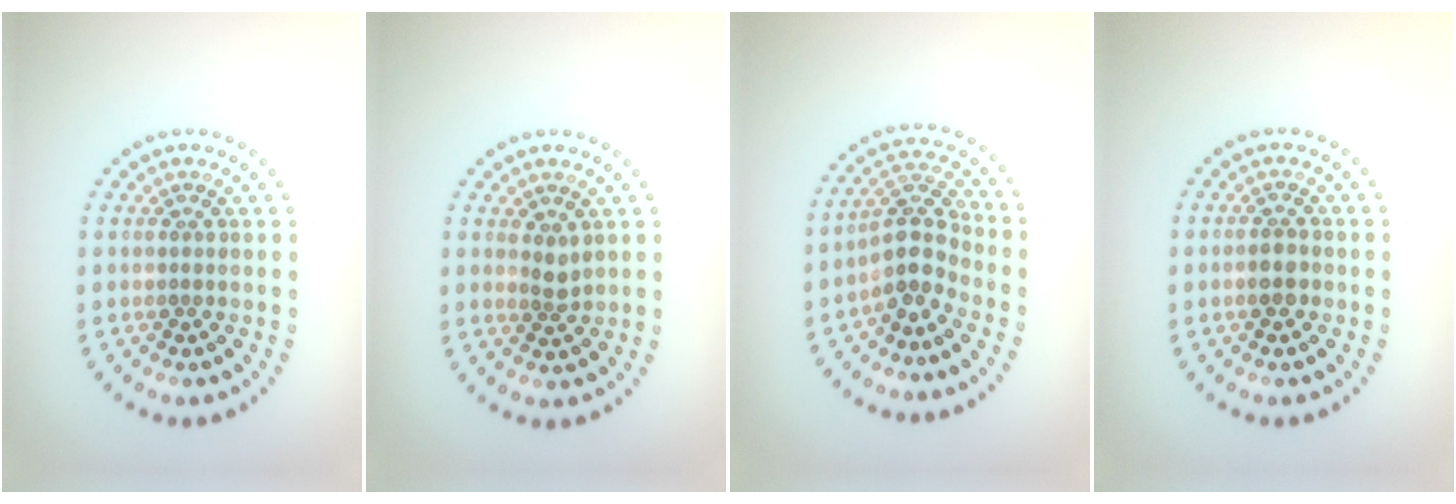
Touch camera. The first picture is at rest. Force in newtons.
{"total": 1.3, "press": 1.1, "slide": 0.8}
{"total": 3.6, "press": 3.2, "slide": 1.6}
{"total": 1.7, "press": 1.6, "slide": 0.5}